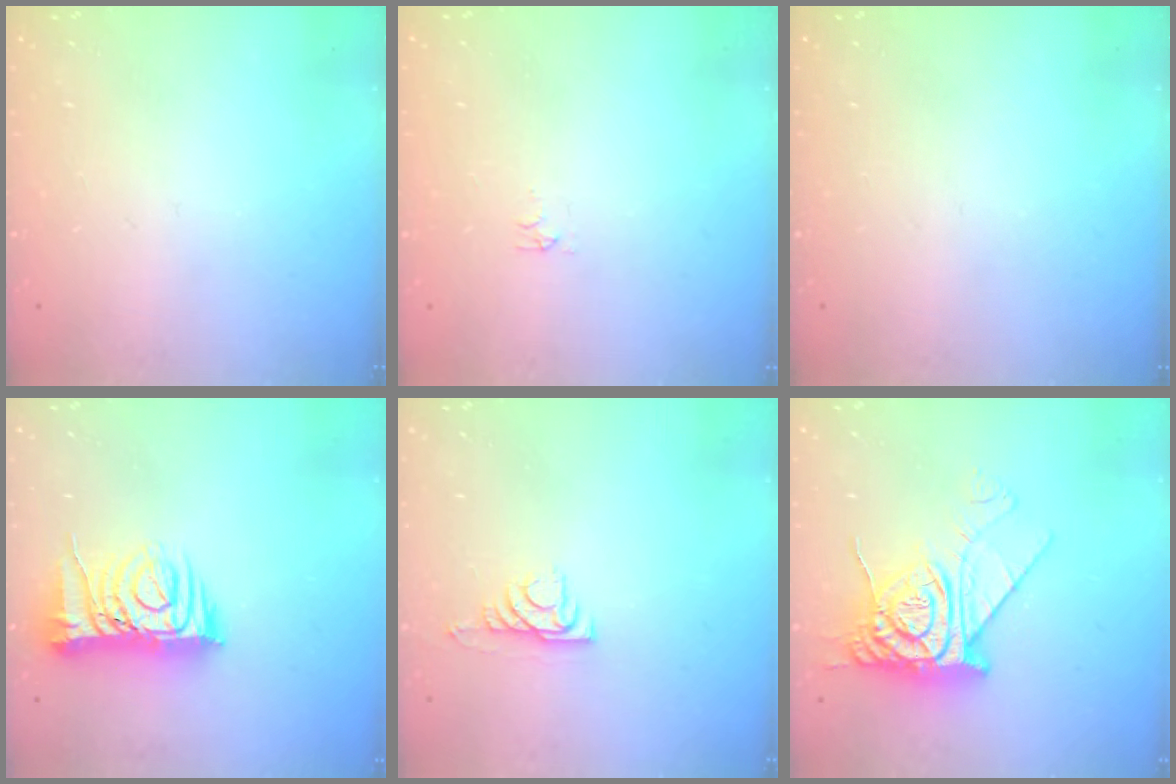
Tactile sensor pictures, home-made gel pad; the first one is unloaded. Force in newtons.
{"total": 2.9, "press": 2.9, "slide": 0.5}
{"total": 0.0}
{"total": 9.9, "press": 9.8, "slide": 1.4}
{"total": 5.0, "press": 4.9, "slide": 0.7}
{"total": 14.4, "press": 14.4, "slide": 1.3}